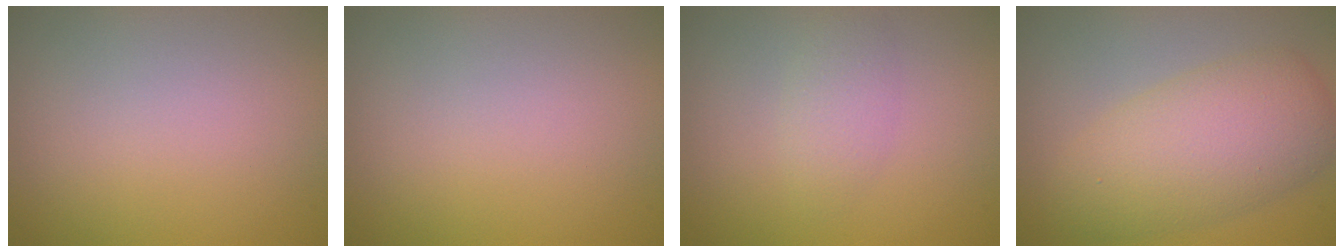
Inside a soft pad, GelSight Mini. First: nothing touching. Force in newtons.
{"total": 0.0}
{"total": 1.8, "press": 1.8, "slide": 0.1}
{"total": 6.5, "press": 6.5, "slide": 0.1}